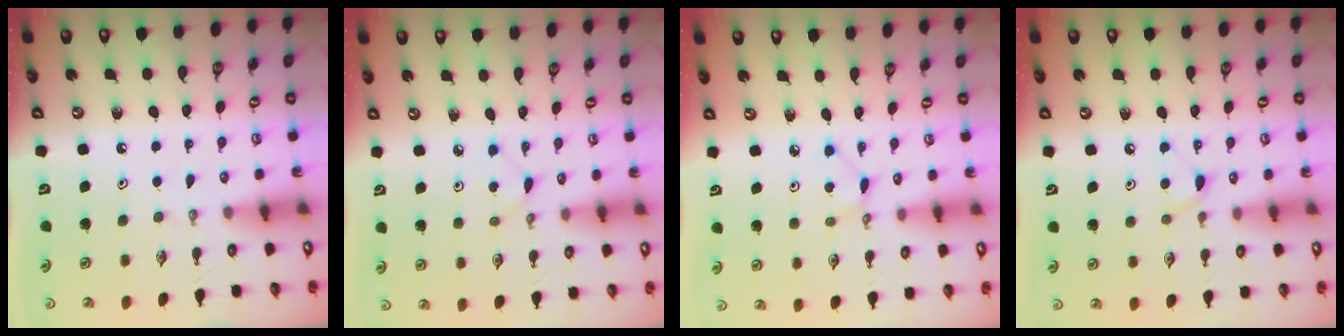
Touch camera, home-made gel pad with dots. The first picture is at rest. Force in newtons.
{"total": 2.9, "press": 2.8, "slide": 0.4}
{"total": 2.2, "press": 2.2, "slide": 0.3}
{"total": 6.9, "press": 6.8, "slide": 0.7}